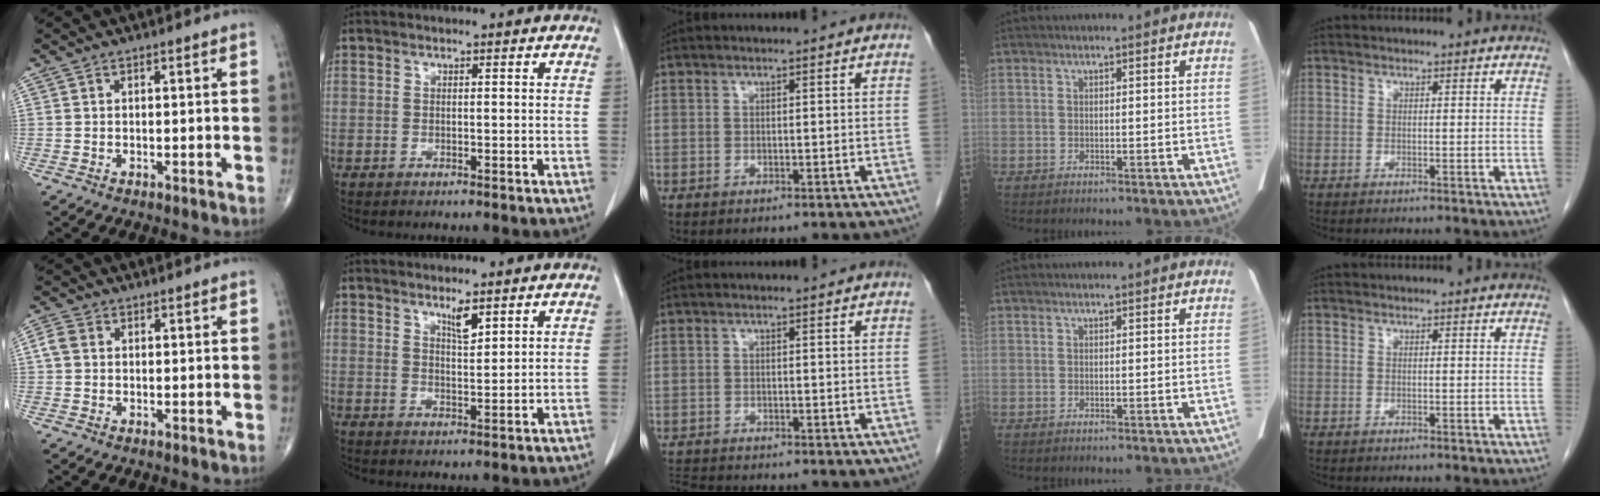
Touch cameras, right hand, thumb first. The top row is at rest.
{"thumb": {"total": 3.0, "force": [0.4, 2.4, 1.7], "torque": [-0.042, 0.009, 0.004]}, "index": {"total": 2.9, "force": [2.1, 0.5, 2.0], "torque": [-0.039, -0.006, 0.039]}, "middle": {"total": 4.2, "force": [-4.1, 0.2, 0.7], "torque": [-0.016, -0.017, -0.070]}}